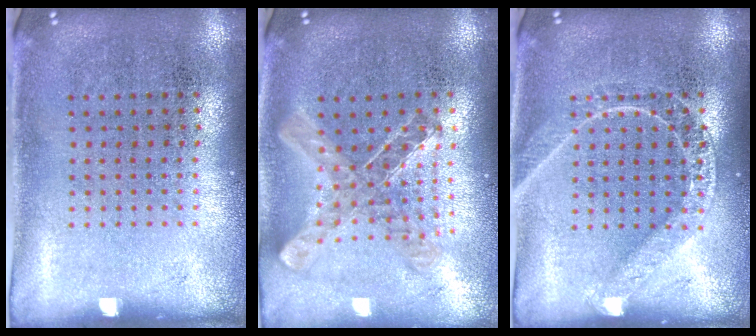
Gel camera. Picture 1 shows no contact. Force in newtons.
{"total": 0.9, "press": 0.9, "slide": 0.1}
{"total": 2.2, "press": 2.1, "slide": 0.3}